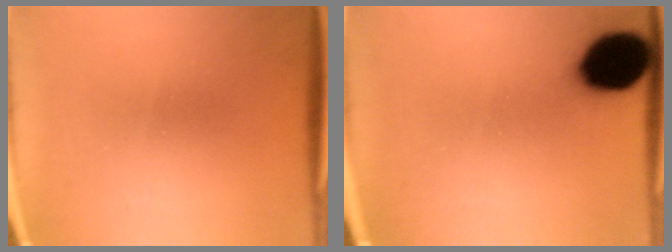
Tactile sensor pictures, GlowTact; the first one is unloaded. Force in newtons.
{"total": 15.1}